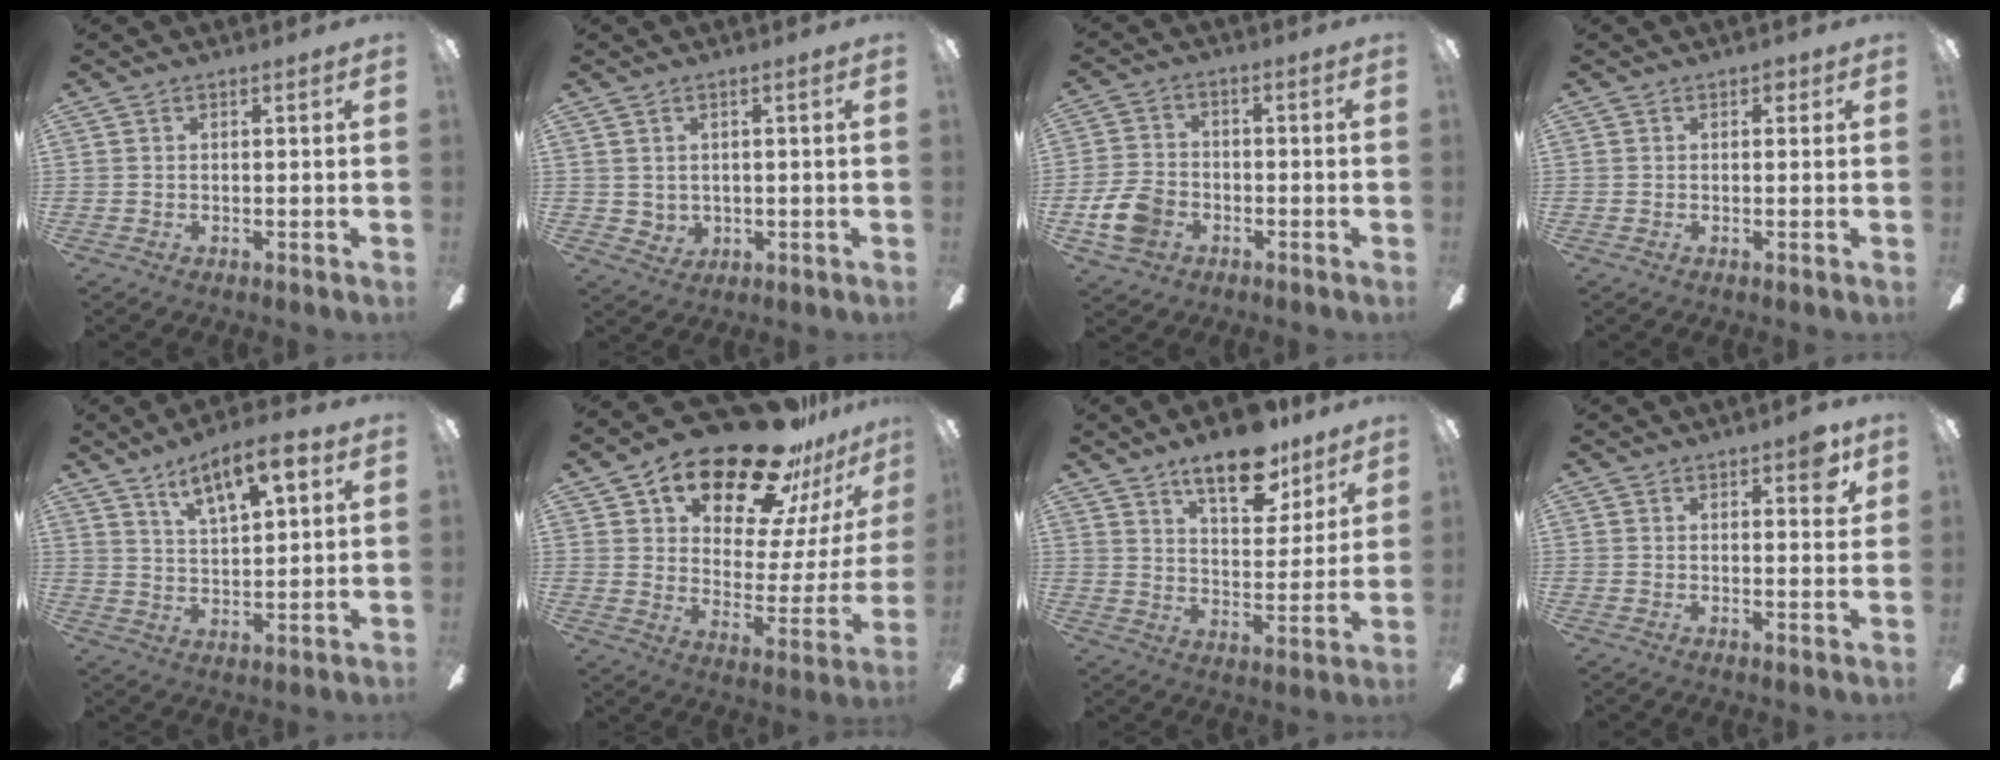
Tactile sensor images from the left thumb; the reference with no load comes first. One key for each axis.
{"total": 2.7, "fx": 1.5, "fy": 2.2, "fz": 0.5, "tx": -0.009, "ty": -0.007, "tz": 0.027}
{"total": 9.6, "fx": -3.4, "fy": 7.1, "fz": 5.4, "tx": -0.124, "ty": 0.014, "tz": -0.064}
{"total": 1.4, "fx": 0.6, "fy": 1.1, "fz": 0.7, "tx": -0.006, "ty": 0.002, "tz": 0.007}
{"total": 10.6, "fx": 7.1, "fy": 3.7, "fz": 7.0, "tx": -0.107, "ty": -0.029, "tz": 0.121}
{"total": 24.0, "fx": 18.4, "fy": 9.4, "fz": 12.2, "tx": -0.188, "ty": -0.121, "tz": 0.309}
{"total": 14.7, "fx": 10.9, "fy": 6.1, "fz": 7.9, "tx": -0.110, "ty": -0.057, "tz": 0.187}
{"total": 4.9, "fx": 3.1, "fy": 2.0, "fz": 3.1, "tx": -0.027, "ty": -0.010, "tz": 0.048}